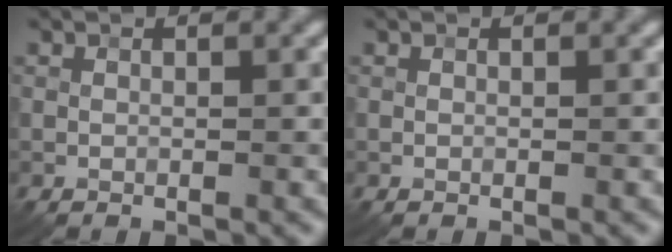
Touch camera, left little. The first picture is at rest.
{"total": 0.0}